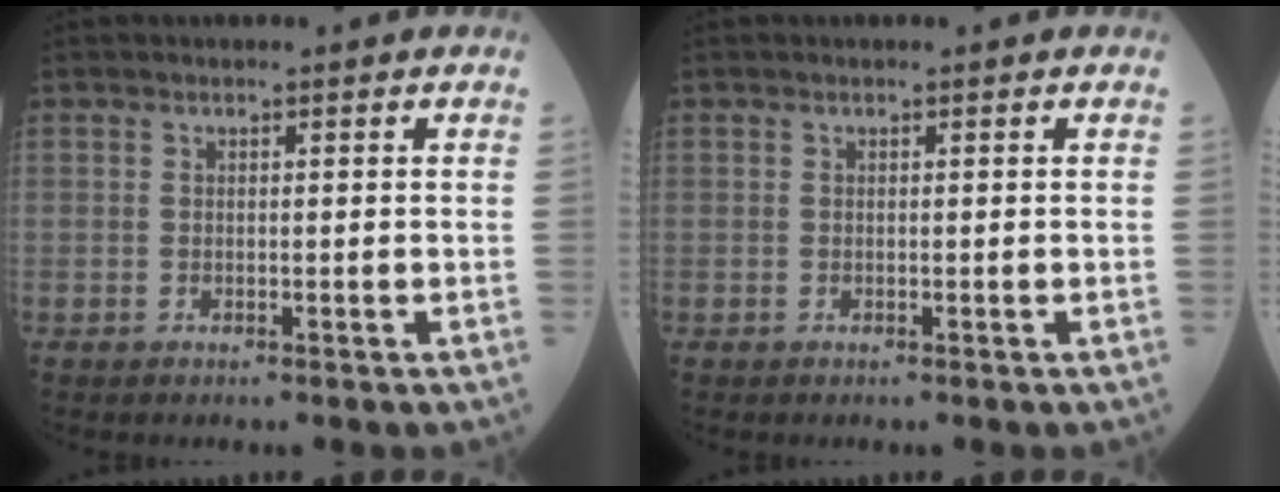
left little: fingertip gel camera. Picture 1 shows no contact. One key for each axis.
{"total": 0.0}